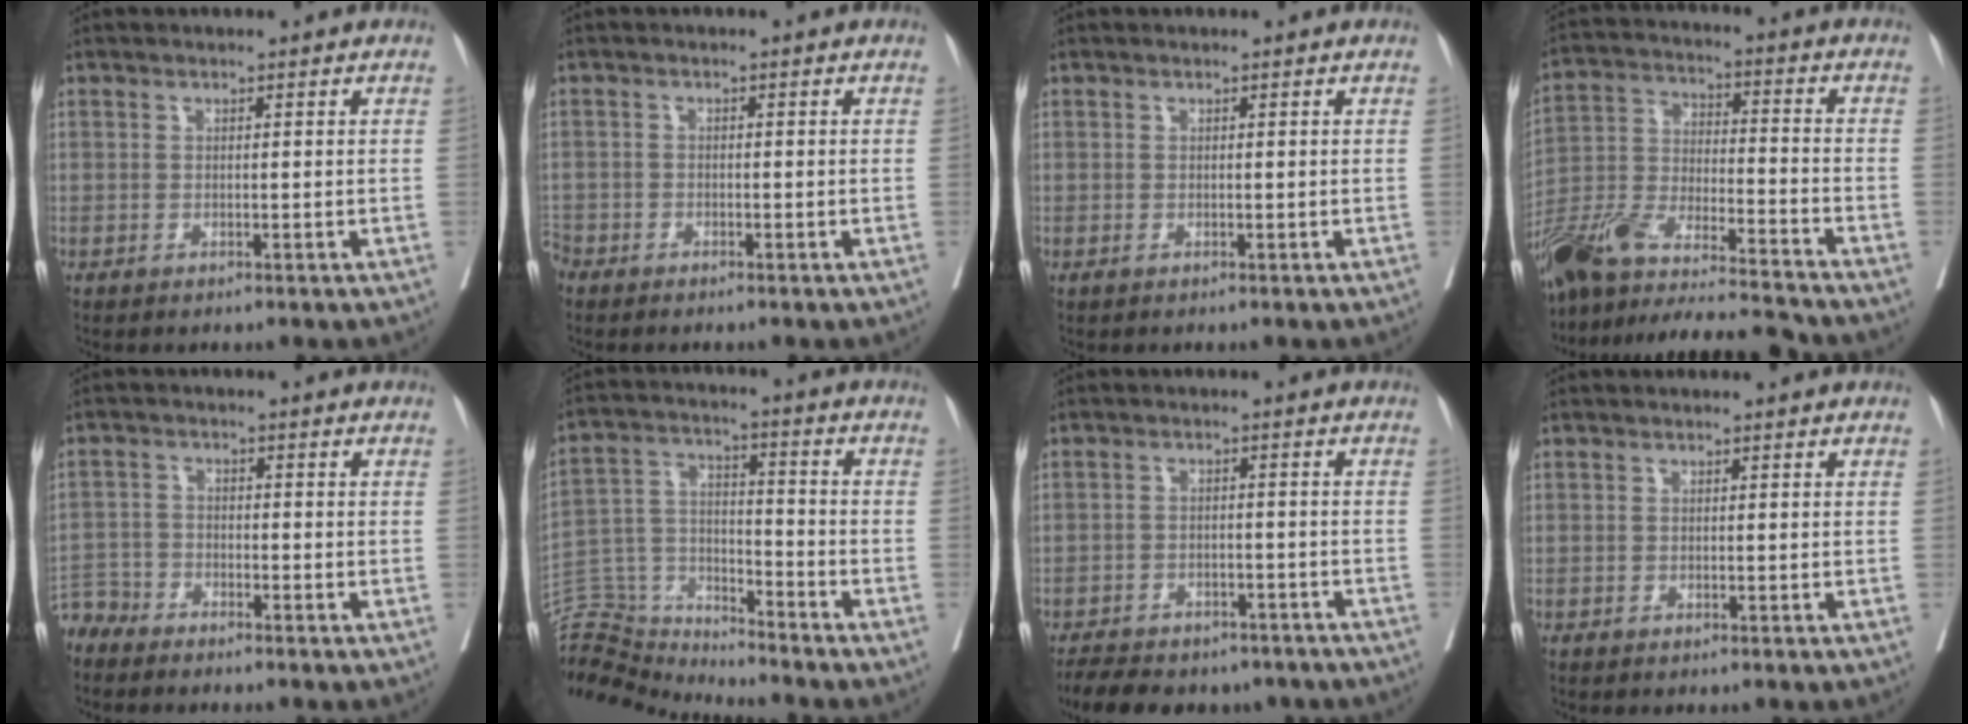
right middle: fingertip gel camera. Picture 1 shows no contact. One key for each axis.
{"total": 2.9, "fx": -2.5, "fy": 1.5, "fz": 0.4, "tx": -0.009, "ty": -0.001, "tz": -0.052}
{"total": 0.0}
{"total": 22.9, "fx": -19.9, "fy": 1.2, "fz": 11.1, "tx": -0.237, "ty": -0.029, "tz": -0.344}
{"total": 4.9, "fx": -4.7, "fy": 1.3, "fz": -0.3, "tx": 0.012, "ty": -0.005, "tz": -0.097}
{"total": 14.6, "fx": -14.5, "fy": 1.0, "fz": 1.0, "tx": -0.033, "ty": 0.043, "tz": -0.266}
{"total": 16.8, "fx": -13.7, "fy": 6.9, "fz": 6.7, "tx": -0.162, "ty": -0.006, "tz": -0.177}
{"total": 0.0}